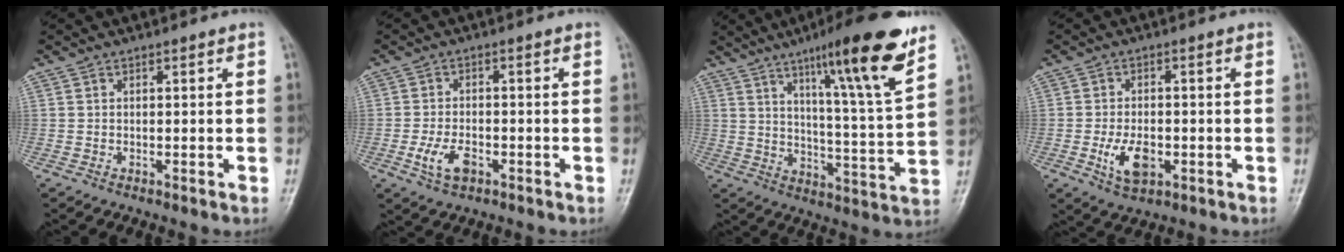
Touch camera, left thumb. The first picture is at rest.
{"total": 5.0, "force": [-2.0, 2.7, 3.7], "torque": [-0.076, 0.006, -0.036]}
{"total": 18.7, "force": [11.4, 1.6, 14.8], "torque": [-0.205, -0.058, 0.173]}
{"total": 6.2, "force": [-1.7, 3.5, 4.8], "torque": [-0.084, 0.000, -0.025]}